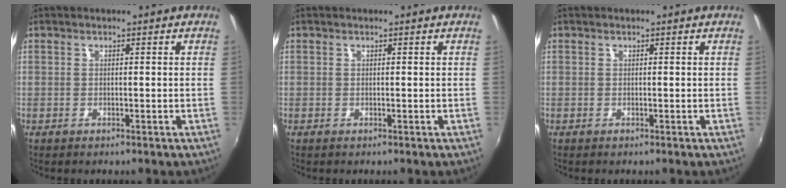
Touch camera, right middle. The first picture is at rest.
{"total": 0.0}
{"total": 0.0}